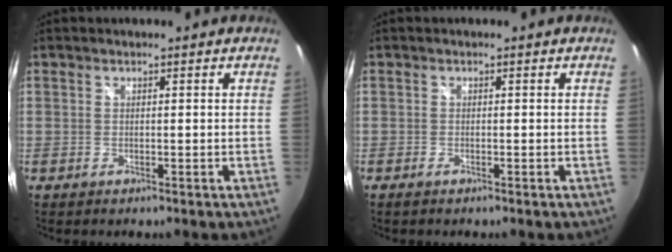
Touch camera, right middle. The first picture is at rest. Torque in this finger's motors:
{"motor_torque": [-0.47, 0.08, 0.00, 0.01]}